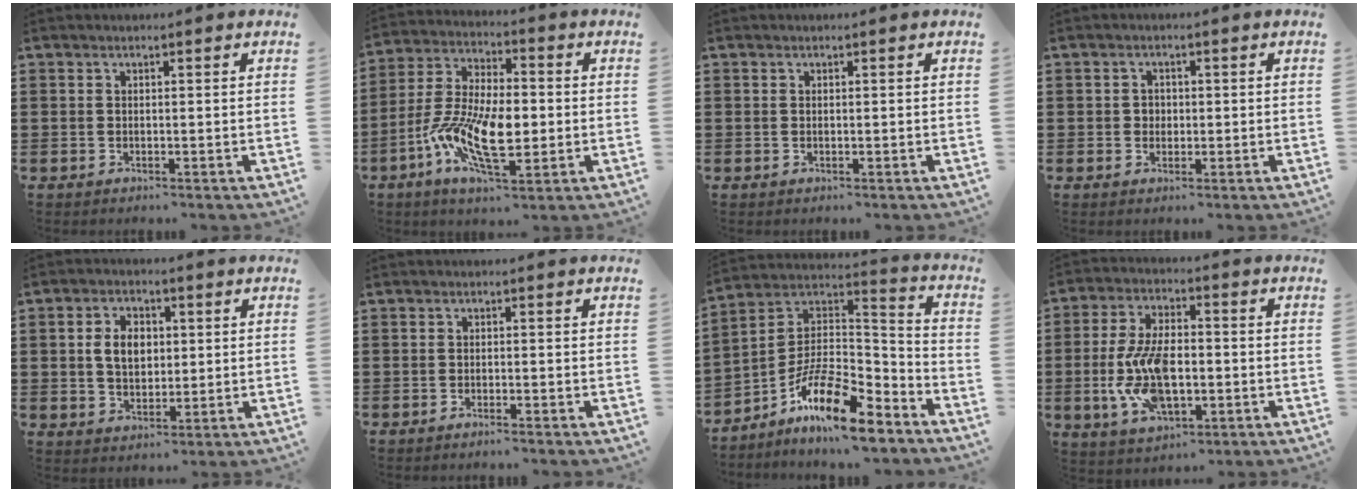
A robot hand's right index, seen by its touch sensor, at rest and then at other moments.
{"total": 11.7, "force": [-3.2, 5.2, 9.9], "torque": [-0.220, -0.006, -0.060]}
{"total": 0.0}
{"total": 1.4, "force": [-0.1, 1.3, 0.5], "torque": [-0.014, 0.005, -0.004]}
{"total": 5.1, "force": [0.6, 3.5, 3.6], "torque": [-0.079, 0.008, 0.003]}
{"total": 1.0, "force": [-0.9, -0.1, 0.3], "torque": [-0.007, 0.000, -0.018]}
{"total": 13.7, "force": [-9.0, 3.6, 9.7], "torque": [-0.188, 0.015, -0.169]}
{"total": 11.6, "force": [-2.1, 5.9, 9.8], "torque": [-0.220, -0.003, -0.039]}